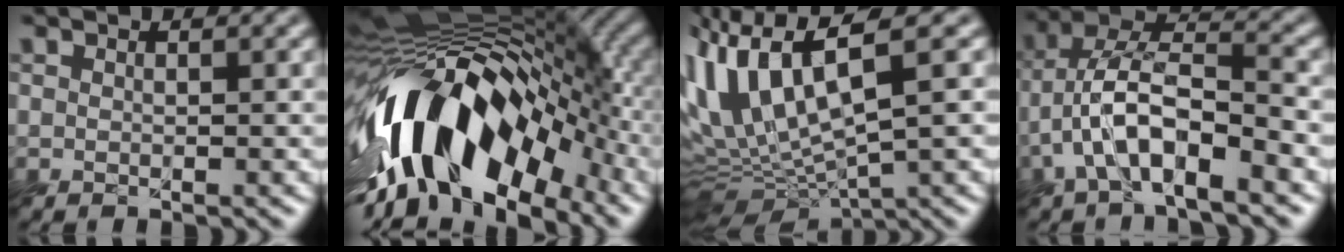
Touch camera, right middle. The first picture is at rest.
{"total": 15.3, "force": [-6.4, 8.2, 11.2], "torque": [-0.180, 0.023, -0.132]}
{"total": 10.7, "force": [2.4, 3.4, 9.8], "torque": [-0.217, 0.009, 0.051]}
{"total": 7.7, "force": [-3.7, 2.6, 6.2], "torque": [-0.121, 0.014, -0.077]}